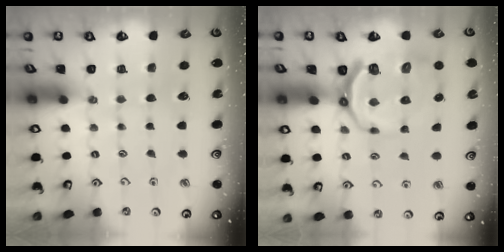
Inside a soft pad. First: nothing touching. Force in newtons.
{"total": 9.7, "press": 9.0, "slide": 3.8}